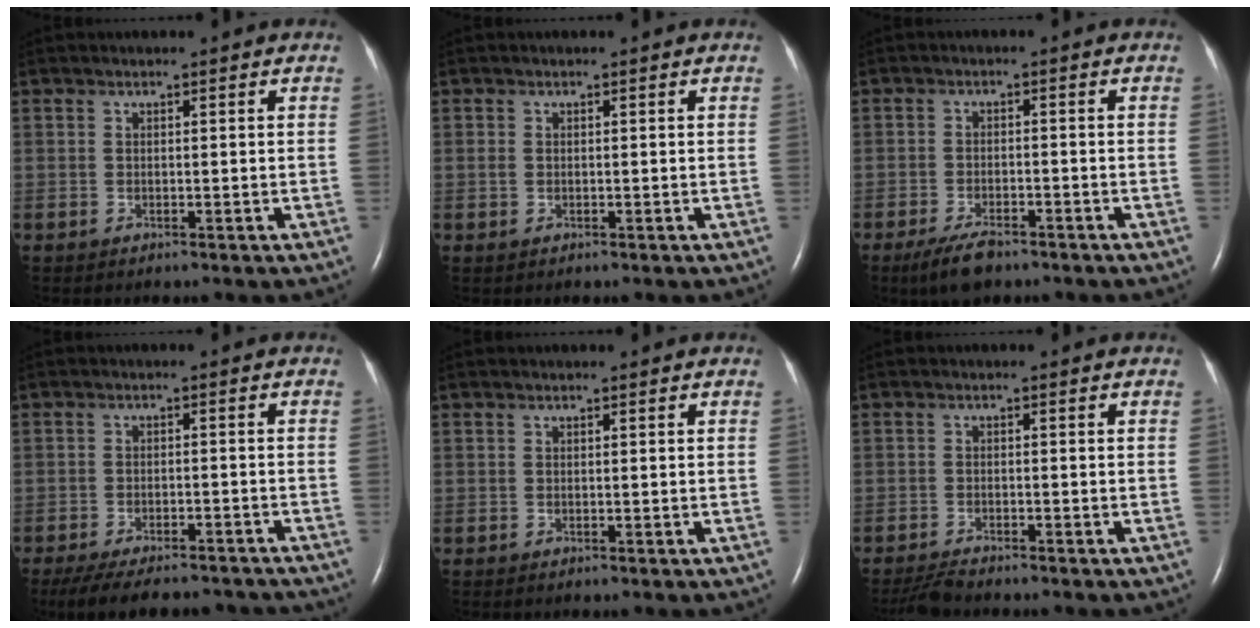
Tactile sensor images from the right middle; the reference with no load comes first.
{"total": 0.6, "force": [0.0, 0.5, 0.3], "torque": [-0.011, 0.000, 0.002]}
{"total": 5.0, "force": [-3.7, 1.6, 2.9], "torque": [-0.065, -0.007, -0.063]}
{"total": 15.7, "force": [-13.8, 4.2, 6.0], "torque": [-0.127, -0.011, -0.183]}
{"total": 0.0}
{"total": 3.2, "force": [-3.0, 0.2, 1.1], "torque": [-0.027, -0.015, -0.055]}